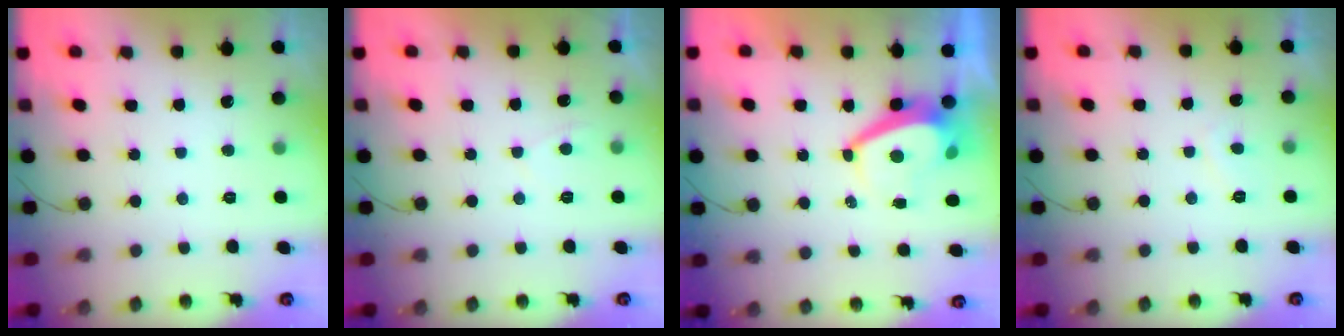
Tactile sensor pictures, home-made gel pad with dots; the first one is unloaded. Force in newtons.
{"total": 0.9, "press": 0.7, "slide": 0.5}
{"total": 4.3, "press": 4.3, "slide": 0.7}
{"total": 0.8, "press": 0.5, "slide": 0.6}